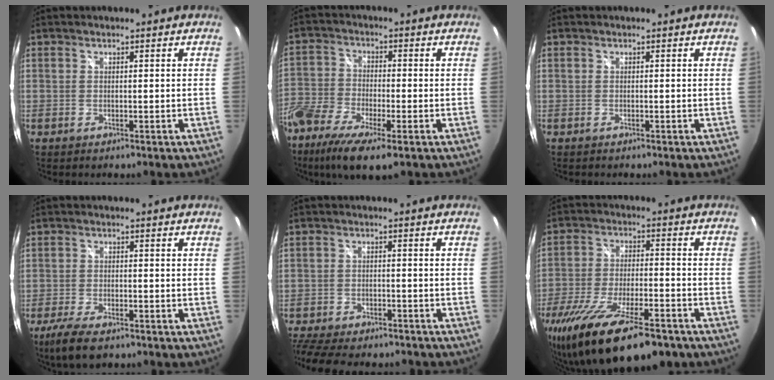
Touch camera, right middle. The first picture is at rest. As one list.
[{"total": 11.9, "force": [-7.2, 4.1, 8.5], "torque": [-0.195, -0.028, -0.155]}, {"total": 0.0}, {"total": 7.5, "force": [-5.5, 2.3, 4.6], "torque": [-0.118, -0.026, -0.100]}, {"total": 13.7, "force": [-11.4, 5.0, 5.5], "torque": [-0.146, -0.008, -0.180]}, {"total": 20.8, "force": [-14.9, 5.8, 13.3], "torque": [-0.259, -0.059, -0.244]}]